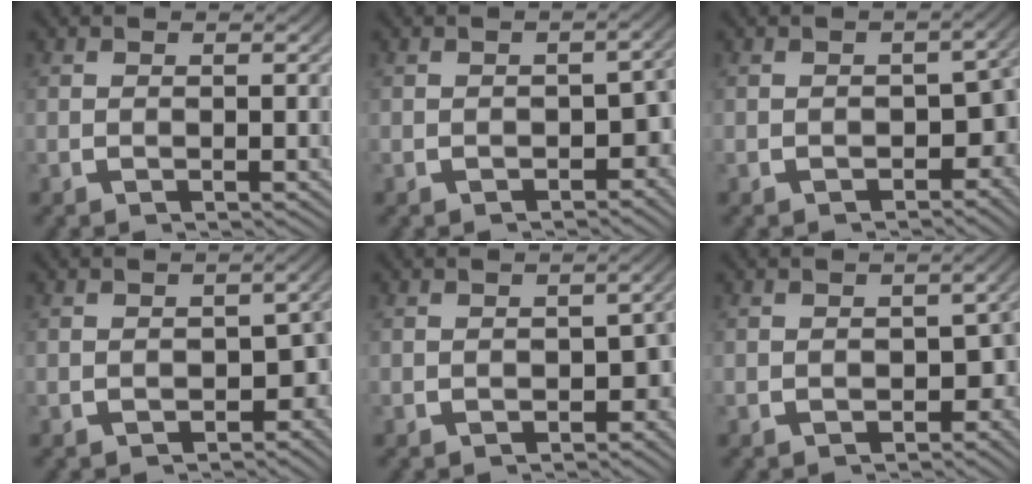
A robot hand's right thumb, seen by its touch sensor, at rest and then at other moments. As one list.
[{"total": 2.8, "force": [-1.6, 1.7, 1.6], "torque": [-0.022, -0.018, -0.014]}, {"total": 4.0, "force": [-1.5, 2.7, 2.5], "torque": [-0.030, -0.021, -0.011]}, {"total": 3.2, "force": [-1.5, 2.1, 1.9], "torque": [-0.023, -0.020, -0.014]}, {"total": 2.6, "force": [-1.4, 1.7, 1.4], "torque": [-0.018, -0.015, -0.013]}, {"total": 3.2, "force": [-1.5, 2.2, 1.7], "torque": [-0.020, -0.019, -0.013]}]